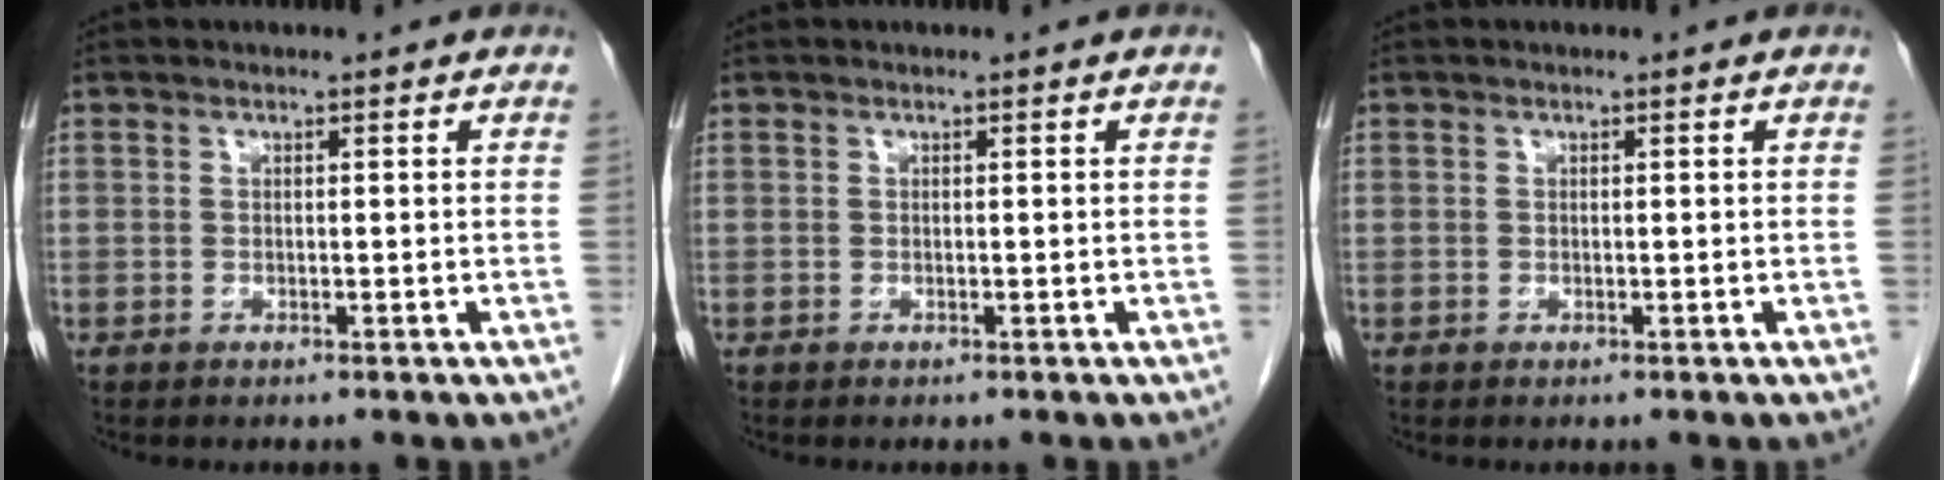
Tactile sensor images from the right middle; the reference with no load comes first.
{"total": 0.0}
{"total": 0.0}